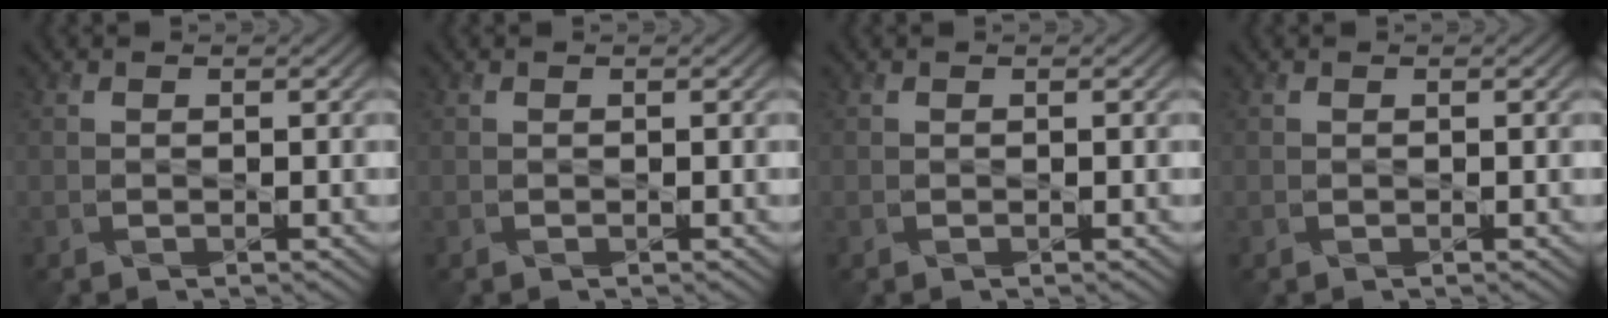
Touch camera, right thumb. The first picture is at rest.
{"total": 0.0}
{"total": 0.0}
{"total": 0.0}